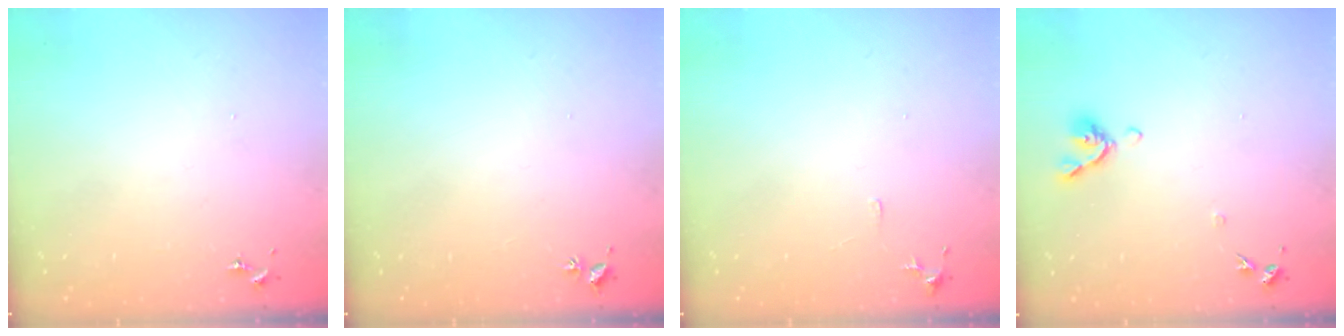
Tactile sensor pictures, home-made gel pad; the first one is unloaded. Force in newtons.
{"total": 2.0, "press": 2.0, "slide": 0.3}
{"total": 5.7, "press": 5.6, "slide": 0.6}
{"total": 7.9, "press": 7.8, "slide": 1.5}